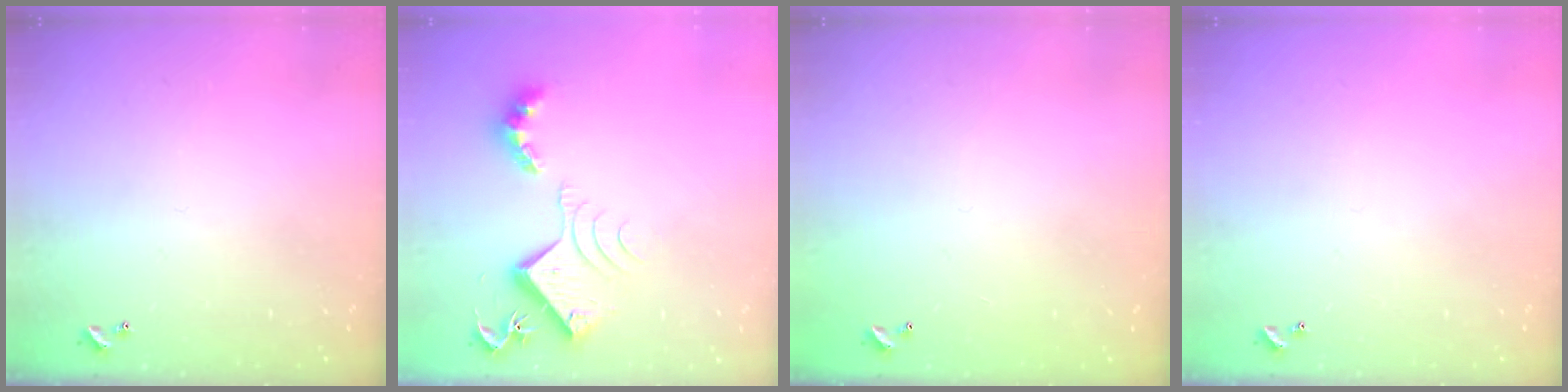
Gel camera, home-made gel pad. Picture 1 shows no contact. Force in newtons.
{"total": 10.4, "press": 10.3, "slide": 0.5}
{"total": 2.8, "press": 2.8, "slide": 0.1}
{"total": 0.0}